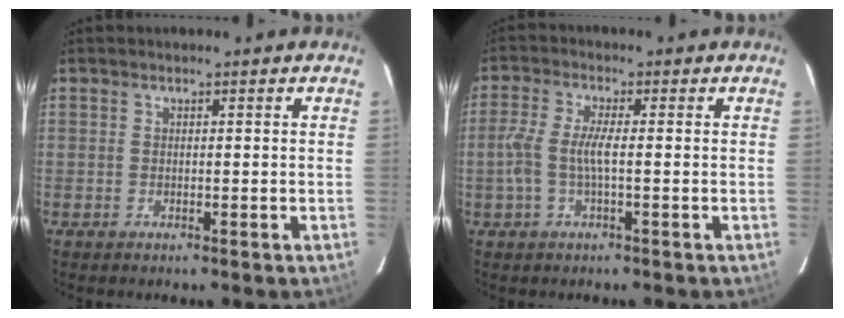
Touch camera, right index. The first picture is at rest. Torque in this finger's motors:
{"motor_torque": [0.17, 0.11, 0.05, 0.06]}